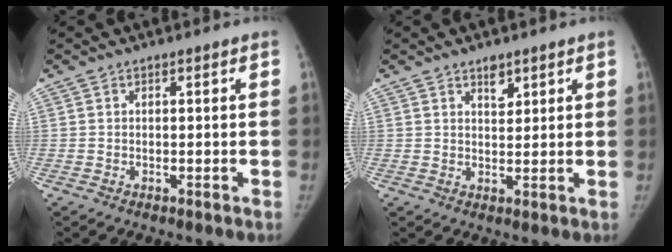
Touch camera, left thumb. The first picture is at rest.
{"total": 2.9, "force": [1.9, 1.6, 1.5], "torque": [-0.009, -0.013, 0.033]}